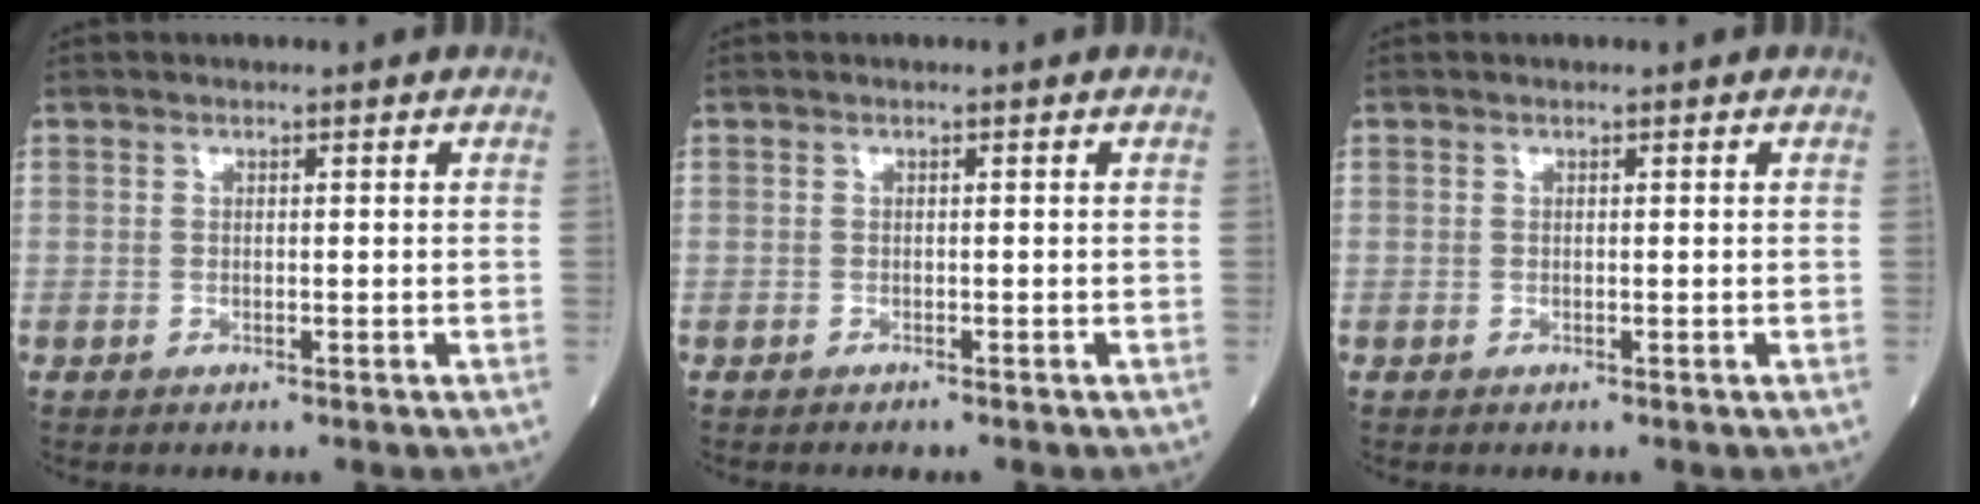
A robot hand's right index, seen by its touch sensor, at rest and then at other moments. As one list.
[{"total": 1.0, "force": [-0.9, 0.2, 0.4], "torque": [-0.010, -0.002, -0.011]}, {"total": 0.0}]